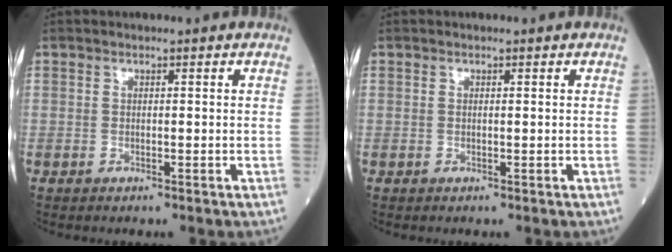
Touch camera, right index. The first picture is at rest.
{"total": 0.0}